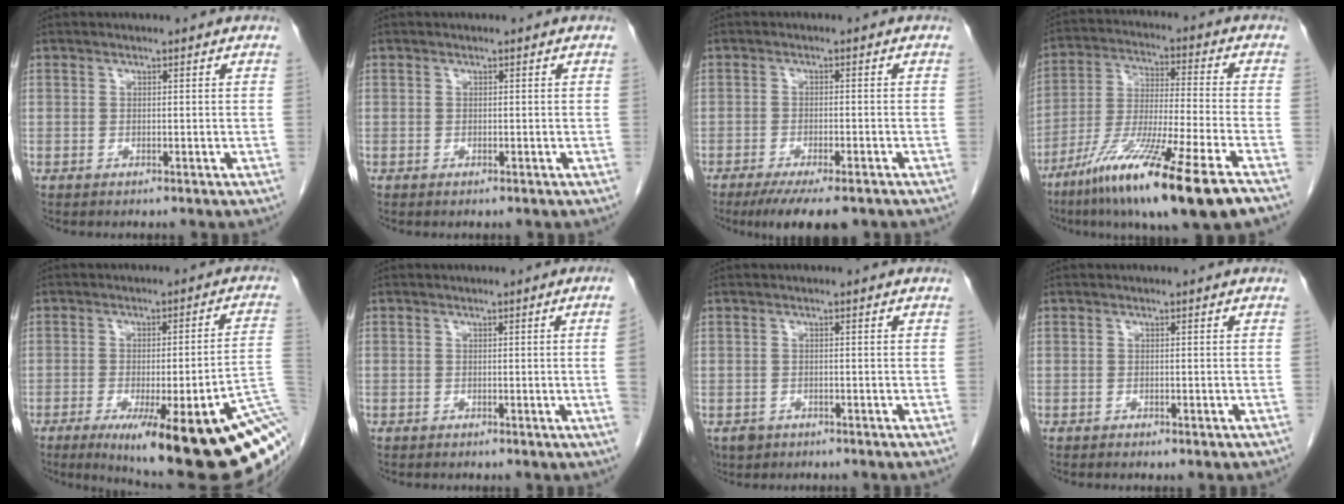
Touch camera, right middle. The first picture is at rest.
{"total": 0.0}
{"total": 8.8, "force": [-6.6, 2.1, 5.5], "torque": [-0.078, -0.014, -0.098]}
{"total": 18.9, "force": [-11.6, 0.0, 14.9], "torque": [-0.262, -0.058, -0.208]}
{"total": 24.8, "force": [-11.8, 3.4, 21.6], "torque": [-0.189, -0.017, -0.153]}
{"total": 2.6, "force": [-0.3, -1.0, 2.4], "torque": [-0.031, -0.003, -0.004]}
{"total": 2.7, "force": [-1.7, 2.1, 0.5], "torque": [-0.010, 0.002, -0.026]}
{"total": 1.3, "force": [-0.8, 0.5, 0.9], "torque": [-0.014, -0.002, -0.007]}